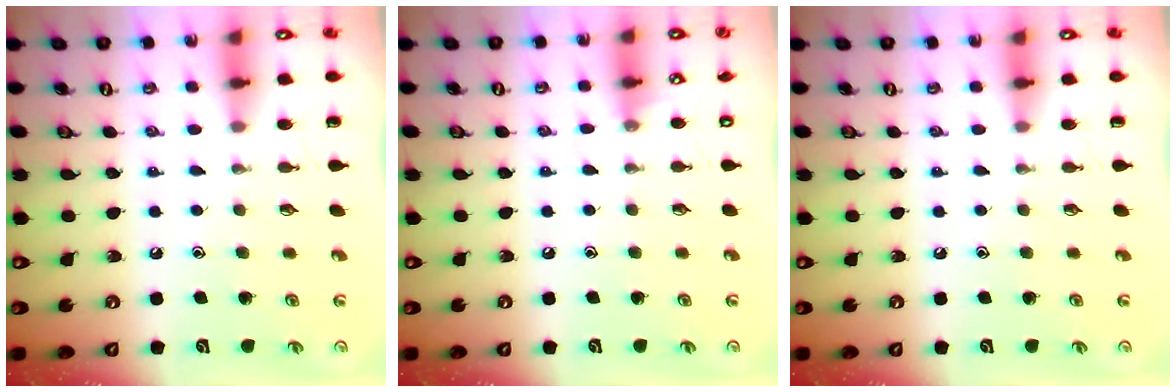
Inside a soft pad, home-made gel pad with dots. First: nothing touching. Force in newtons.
{"total": 2.9, "press": 2.9, "slide": 0.4}
{"total": 0.0}